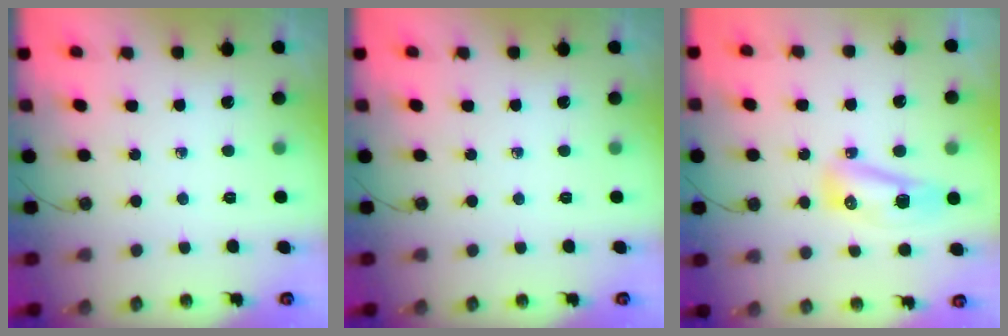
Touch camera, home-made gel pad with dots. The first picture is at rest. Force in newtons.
{"total": 0.0}
{"total": 9.6, "press": 8.8, "slide": 3.7}